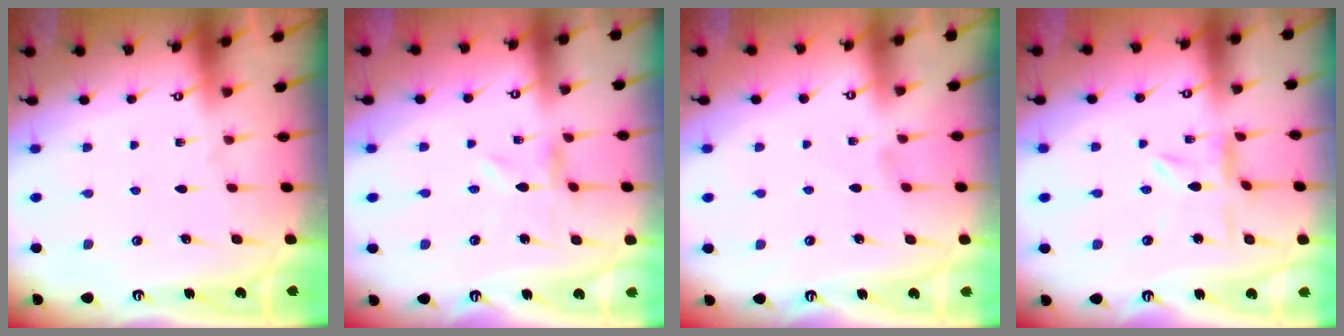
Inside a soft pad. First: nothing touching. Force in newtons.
{"total": 0.0}
{"total": 0.0}
{"total": 0.6, "press": 0.6, "slide": 0.2}